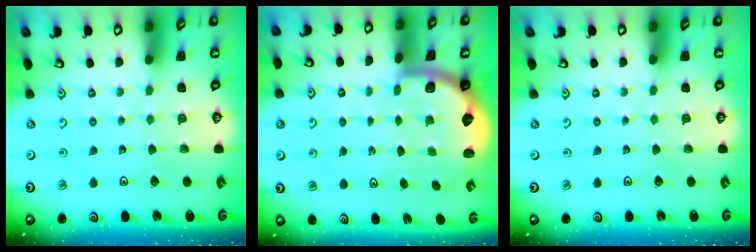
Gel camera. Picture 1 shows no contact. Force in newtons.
{"total": 1.9, "press": 1.8, "slide": 0.5}
{"total": 0.0}